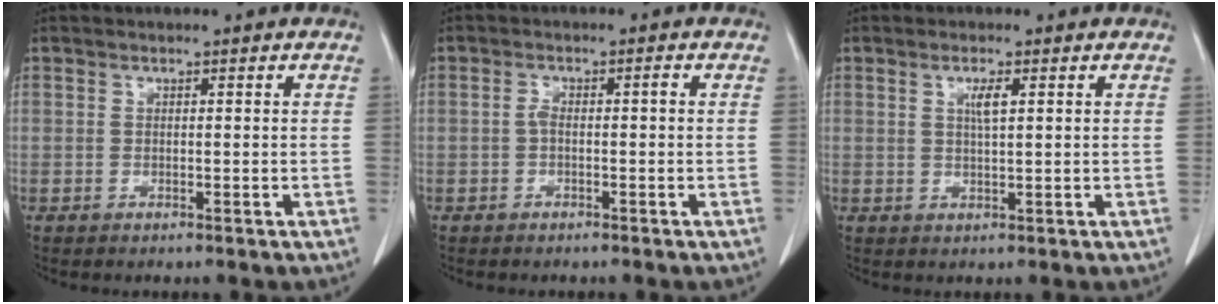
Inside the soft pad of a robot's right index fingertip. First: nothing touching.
{"total": 1.8, "force": [-0.2, 0.6, 1.7], "torque": [-0.030, 0.008, -0.002]}
{"total": 2.3, "force": [0.8, 0.2, 2.1], "torque": [-0.042, -0.001, 0.016]}